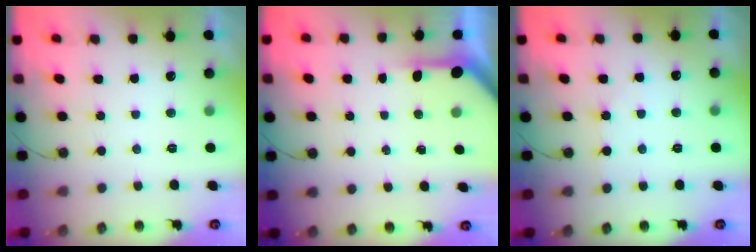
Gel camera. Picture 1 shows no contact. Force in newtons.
{"total": 4.0, "press": 4.0, "slide": 0.3}
{"total": 2.1, "press": 2.0, "slide": 0.5}